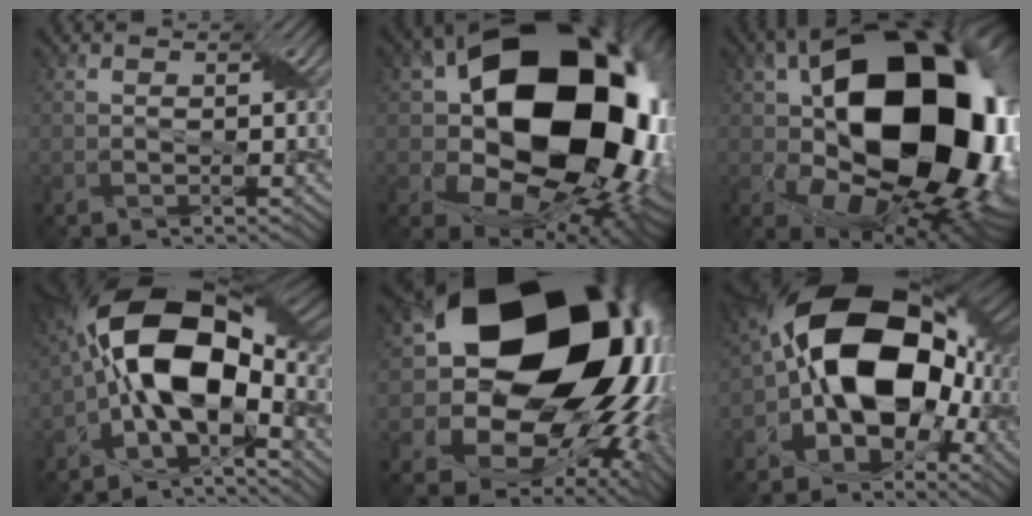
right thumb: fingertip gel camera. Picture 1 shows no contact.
{"total": 21.7, "force": [2.0, 15.7, 14.9], "torque": [-0.275, -0.041, 0.071]}
{"total": 21.1, "force": [1.1, 13.8, 15.9], "torque": [-0.268, -0.027, 0.034]}
{"total": 17.4, "force": [-2.6, 9.1, 14.7], "torque": [-0.236, 0.024, -0.066]}
{"total": 24.7, "force": [3.9, 20.1, 13.8], "torque": [-0.263, -0.055, 0.068]}
{"total": 18.5, "force": [-1.2, 12.5, 13.6], "torque": [-0.214, 0.006, -0.029]}